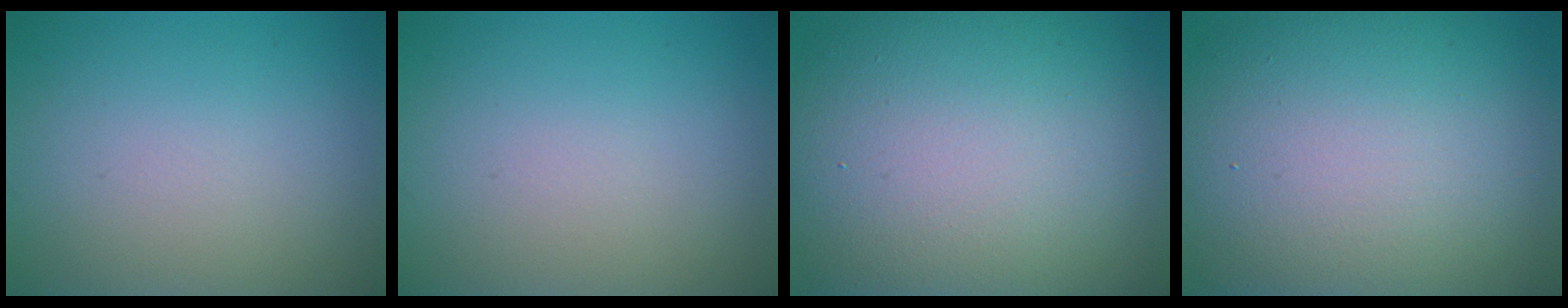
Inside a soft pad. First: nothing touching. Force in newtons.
{"total": 0.0}
{"total": 17.1, "press": 17.1, "slide": 0.8}
{"total": 16.6, "press": 16.6, "slide": 0.4}